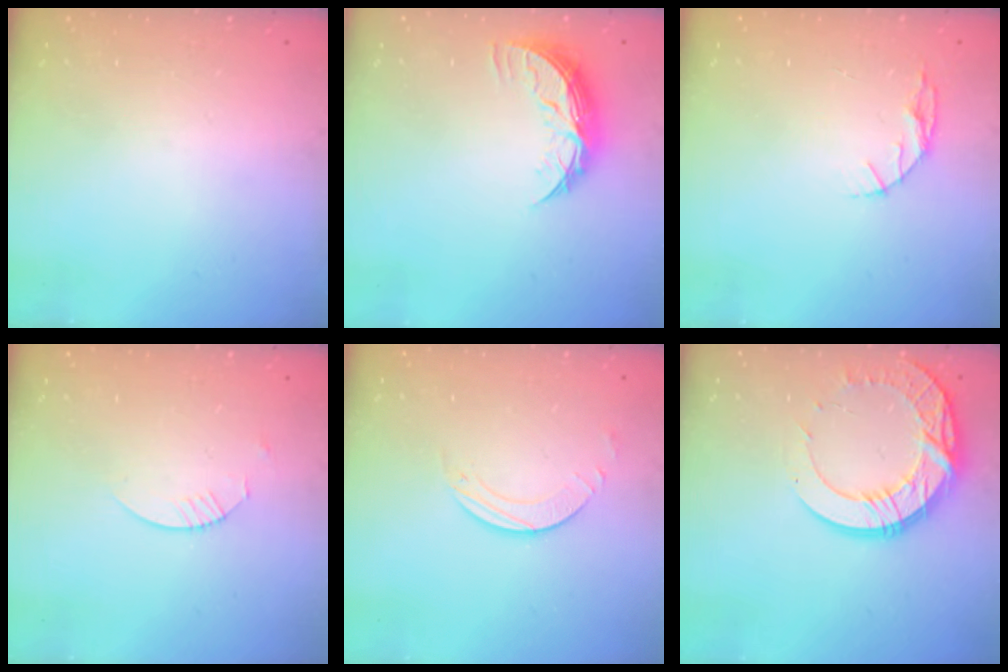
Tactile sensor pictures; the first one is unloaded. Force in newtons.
{"total": 9.0, "press": 9.0, "slide": 0.5}
{"total": 4.4, "press": 4.4, "slide": 0.5}
{"total": 1.8, "press": 1.8, "slide": 0.2}
{"total": 2.5, "press": 2.5, "slide": 0.2}
{"total": 17.8, "press": 17.7, "slide": 1.5}